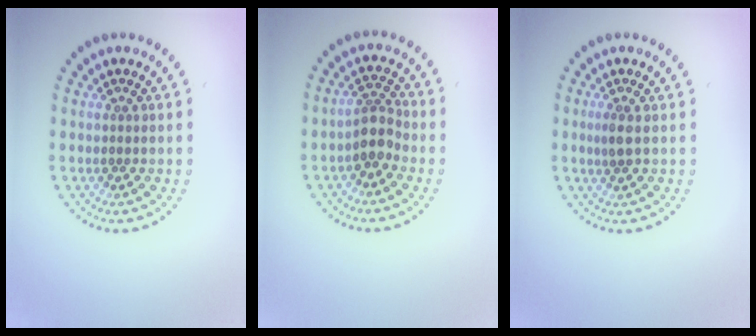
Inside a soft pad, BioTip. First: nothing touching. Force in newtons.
{"total": 2.5, "press": 2.1, "slide": 1.4}
{"total": 1.4, "press": 1.2, "slide": 0.6}